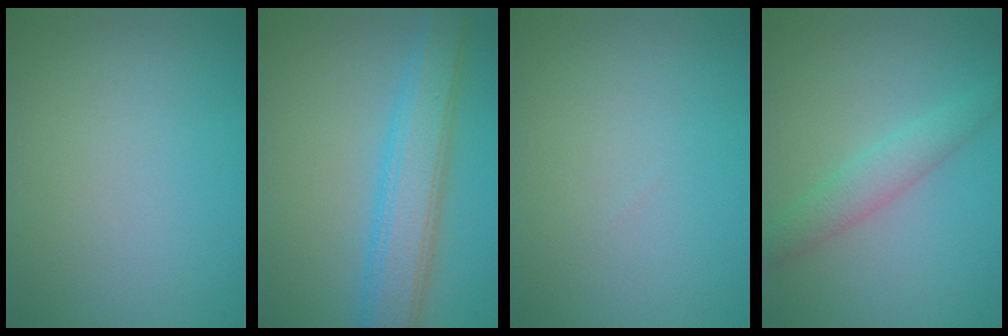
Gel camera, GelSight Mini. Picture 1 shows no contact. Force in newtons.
{"total": 5.4, "press": 5.4, "slide": 0.1}
{"total": 0.0}
{"total": 2.6, "press": 2.6, "slide": 0.0}